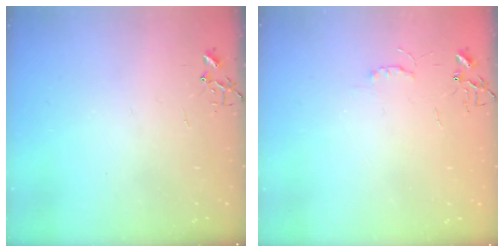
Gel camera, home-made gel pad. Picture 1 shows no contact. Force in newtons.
{"total": 4.2, "press": 4.2, "slide": 0.6}